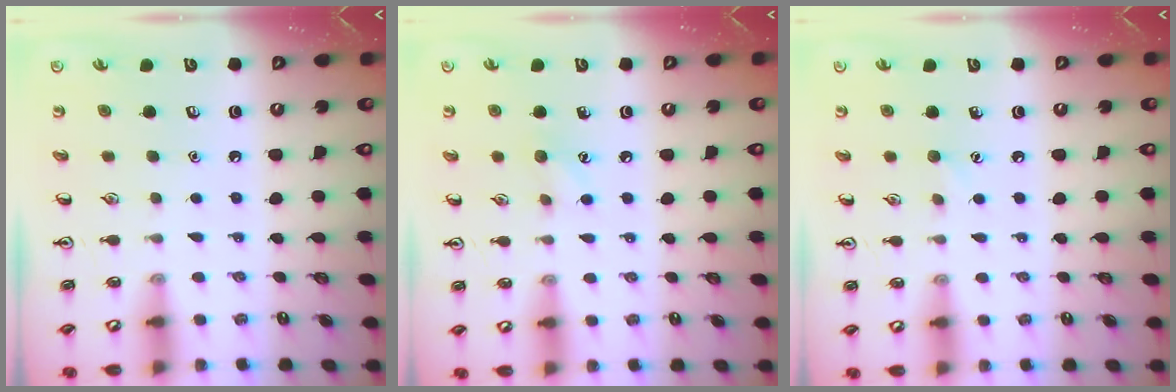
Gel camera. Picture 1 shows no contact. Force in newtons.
{"total": 5.6, "press": 5.4, "slide": 1.6}
{"total": 3.9, "press": 3.7, "slide": 1.2}